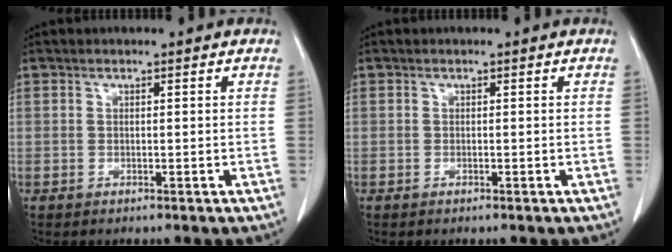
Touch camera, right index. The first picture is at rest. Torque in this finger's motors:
{"motor_torque": [0.11, -0.08, 0.08, 0.01]}